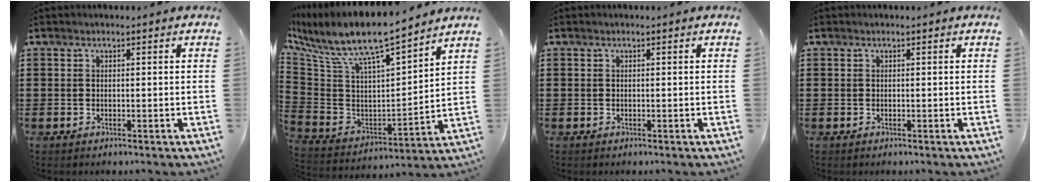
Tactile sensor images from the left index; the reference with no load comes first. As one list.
[{"total": 9.3, "force": [7.8, 1.7, 4.7], "torque": [-0.128, -0.062, 0.130]}, {"total": 0.0}, {"total": 0.0}]